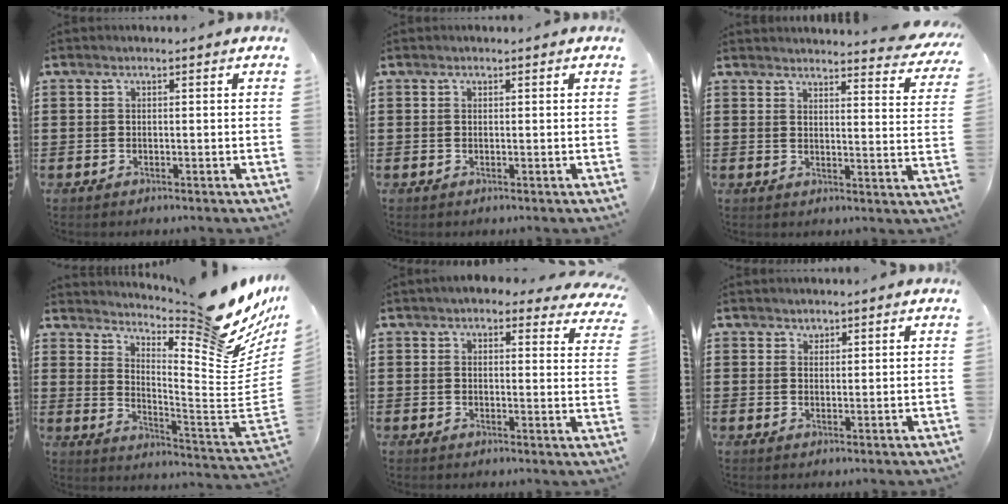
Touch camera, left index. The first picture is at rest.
{"total": 0.0}
{"total": 3.7, "force": [3.6, -0.4, 0.8], "torque": [-0.024, -0.023, 0.062]}
{"total": 12.5, "force": [10.5, 0.9, 6.7], "torque": [-0.090, -0.107, 0.167]}
{"total": 3.5, "force": [2.9, 1.4, 1.3], "torque": [-0.030, -0.005, 0.051]}
{"total": 1.2, "force": [1.0, 0.6, 0.0], "torque": [-0.001, 0.001, 0.020]}